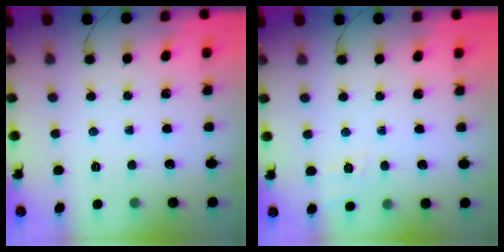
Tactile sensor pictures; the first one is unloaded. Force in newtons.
{"total": 2.0, "press": 0.8, "slide": 1.8}